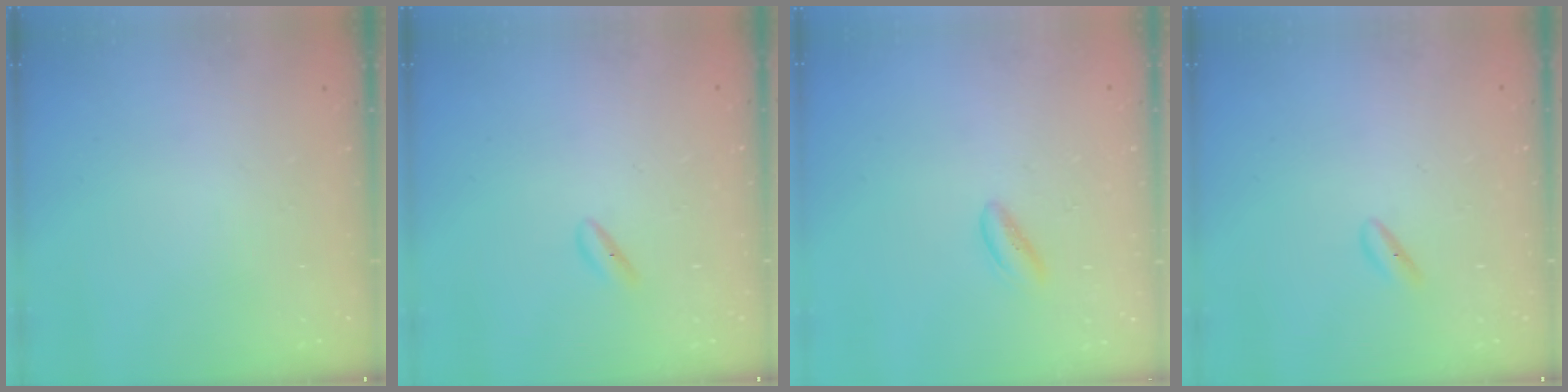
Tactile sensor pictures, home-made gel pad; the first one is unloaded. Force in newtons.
{"total": 2.0, "press": 1.8, "slide": 0.7}
{"total": 2.0, "press": 2.0, "slide": 0.2}
{"total": 2.0, "press": 1.8, "slide": 0.7}